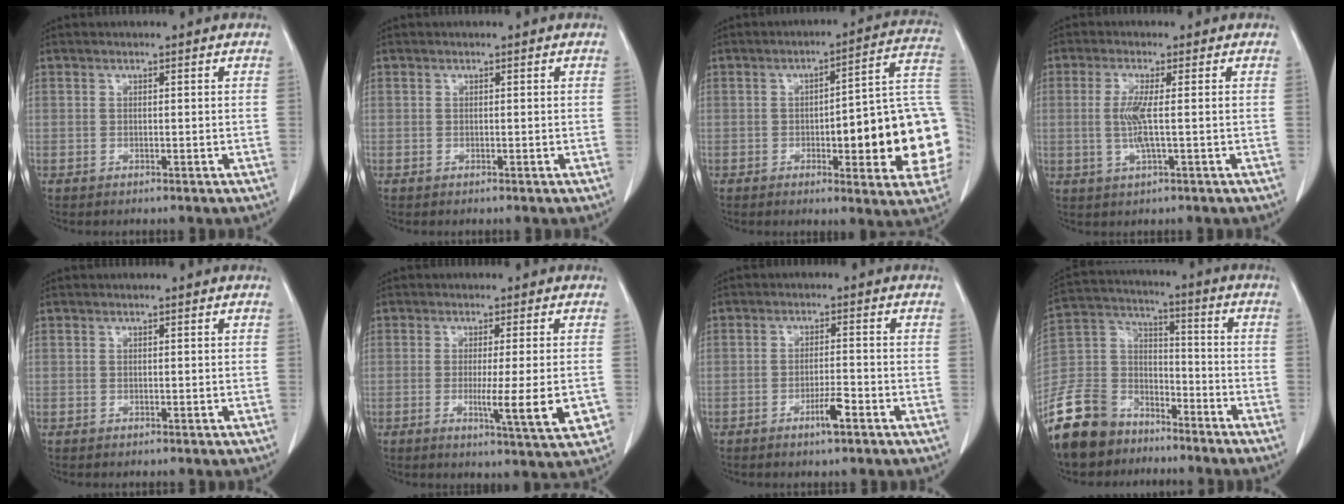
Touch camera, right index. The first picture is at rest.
{"total": 0.0}
{"total": 19.8, "force": [-2.8, 3.5, 19.3], "torque": [-0.173, 0.031, -0.025]}
{"total": 4.3, "force": [-0.1, 0.2, 4.3], "torque": [-0.091, -0.005, -0.003]}
{"total": 0.0}
{"total": 8.1, "force": [-1.9, 0.1, 7.9], "torque": [-0.105, -0.018, -0.028]}
{"total": 3.5, "force": [-2.0, 0.2, 2.8], "torque": [-0.050, -0.002, -0.036]}
{"total": 16.2, "force": [-12.5, 8.9, 5.2], "torque": [-0.129, 0.025, -0.228]}